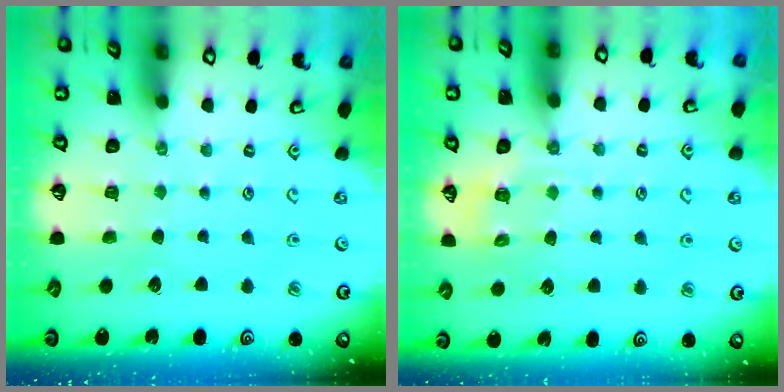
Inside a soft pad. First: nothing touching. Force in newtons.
{"total": 5.9, "press": 5.8, "slide": 1.1}